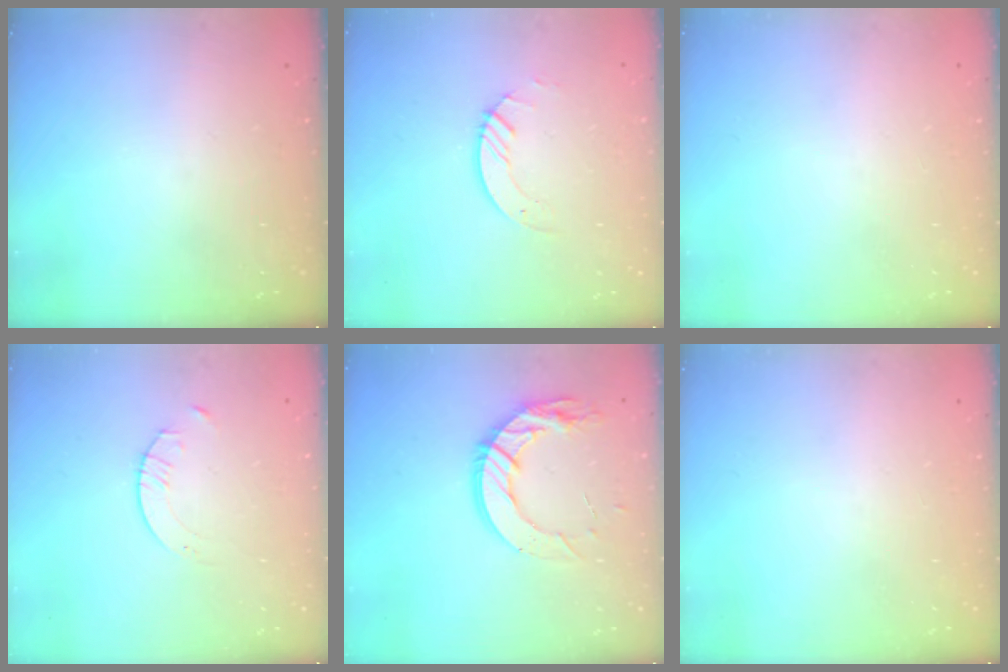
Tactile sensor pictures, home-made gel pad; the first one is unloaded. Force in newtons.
{"total": 2.6, "press": 2.6, "slide": 0.3}
{"total": 0.0}
{"total": 1.6, "press": 1.6, "slide": 0.2}
{"total": 13.8, "press": 13.8, "slide": 1.0}
{"total": 0.0}